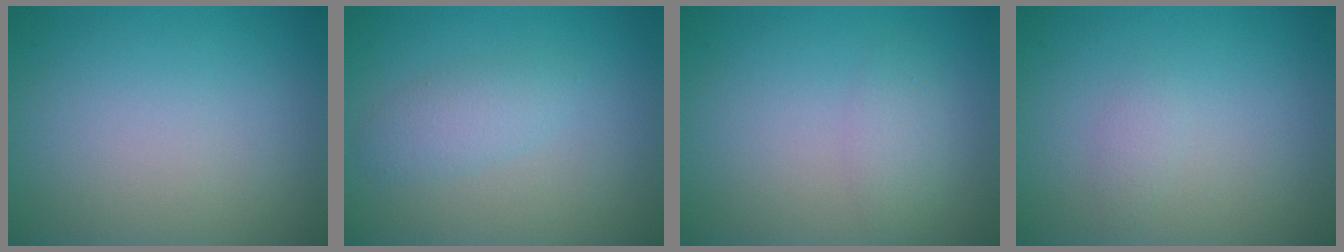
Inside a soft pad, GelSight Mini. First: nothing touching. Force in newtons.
{"total": 2.2, "press": 2.2, "slide": 0.1}
{"total": 1.7, "press": 1.7, "slide": 0.0}
{"total": 0.9, "press": 0.9, "slide": 0.0}